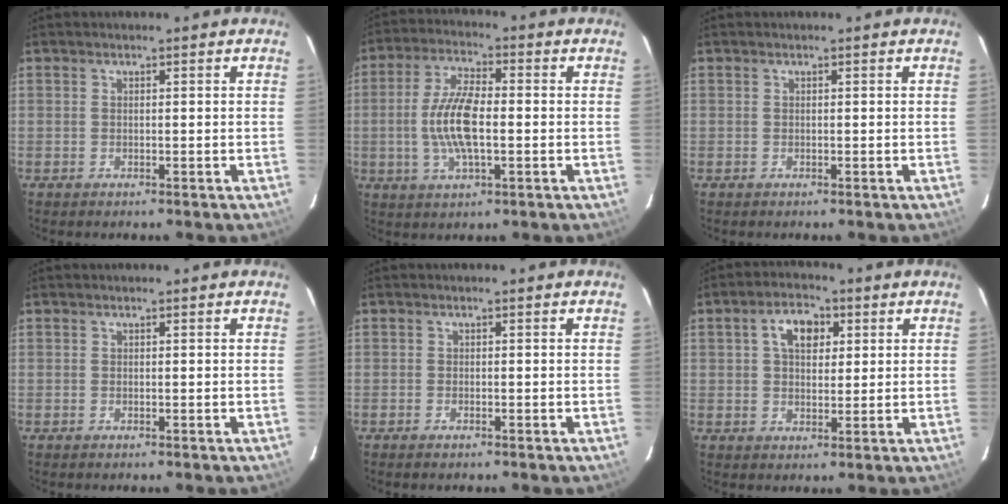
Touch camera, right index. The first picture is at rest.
{"total": 10.2, "force": [-1.2, 3.6, 9.4], "torque": [-0.193, 0.002, -0.025]}
{"total": 0.0}
{"total": 0.0}
{"total": 0.8, "force": [-0.7, 0.3, 0.3], "torque": [-0.005, -0.002, -0.016]}
{"total": 6.3, "force": [2.1, 4.0, 4.5], "torque": [-0.075, 0.021, 0.037]}